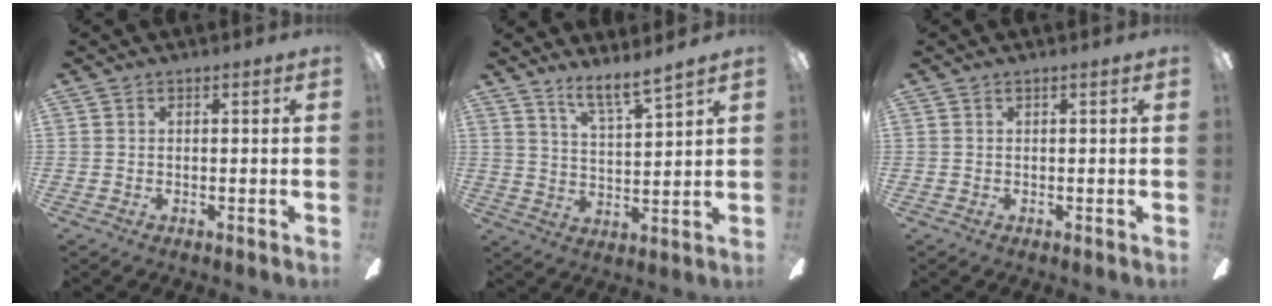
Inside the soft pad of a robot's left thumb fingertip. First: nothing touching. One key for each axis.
{"total": 6.8, "fx": 6.1, "fy": 0.3, "fz": 3.0, "tx": -0.059, "ty": -0.042, "tz": 0.107}
{"total": 0.0}